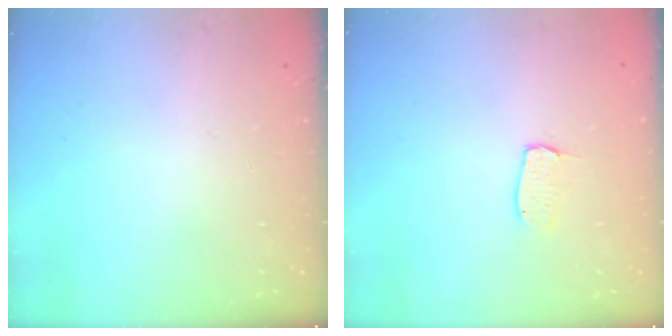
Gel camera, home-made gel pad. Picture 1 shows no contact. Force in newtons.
{"total": 3.9, "press": 3.9, "slide": 0.2}